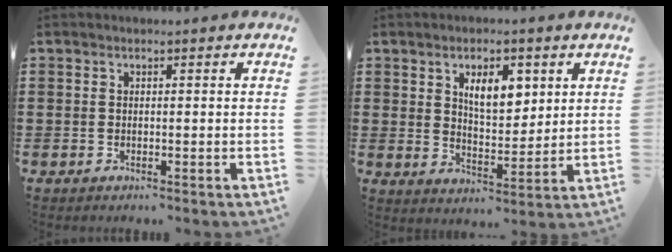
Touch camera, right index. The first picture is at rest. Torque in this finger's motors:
{"motor_torque": [0.53, 0.28, 0.23, 0.12]}